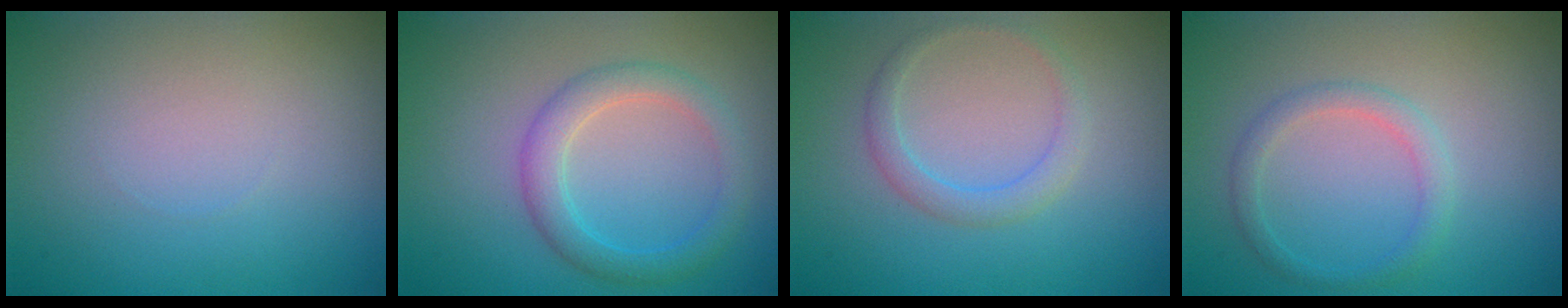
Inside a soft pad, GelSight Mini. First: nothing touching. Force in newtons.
{"total": 3.2, "press": 3.2, "slide": 0.2}
{"total": 1.9, "press": 1.9, "slide": 0.1}
{"total": 1.9, "press": 1.8, "slide": 0.1}